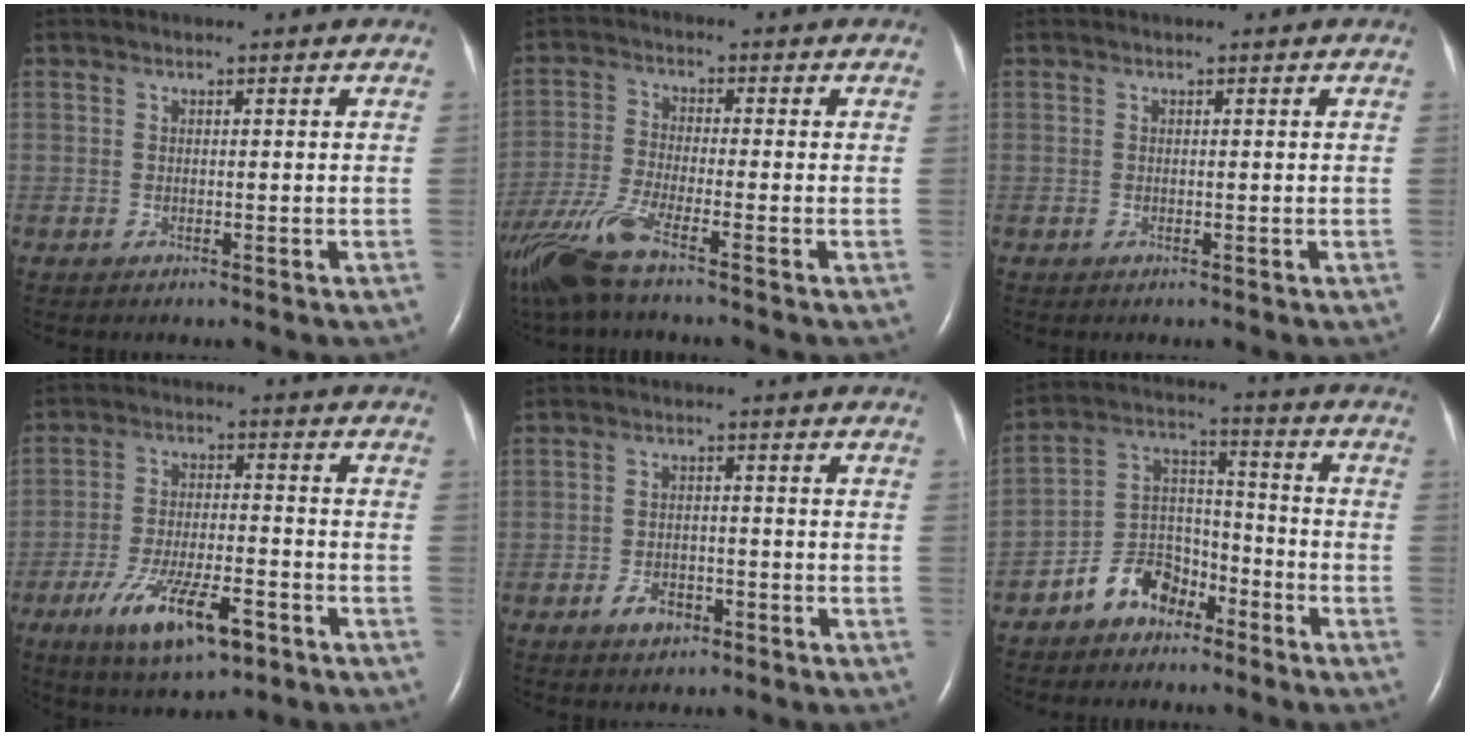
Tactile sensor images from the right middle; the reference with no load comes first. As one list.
[{"total": 10.5, "force": [-7.5, 0.9, 7.4], "torque": [-0.163, -0.028, -0.146]}, {"total": 0.0}, {"total": 11.9, "force": [-6.5, 3.4, 9.4], "torque": [-0.178, -0.013, -0.105]}, {"total": 3.6, "force": [-2.1, 2.1, 2.0], "torque": [-0.038, 0.003, -0.032]}, {"total": 8.5, "force": [-5.9, 5.1, 3.4], "torque": [-0.071, 0.026, -0.110]}]